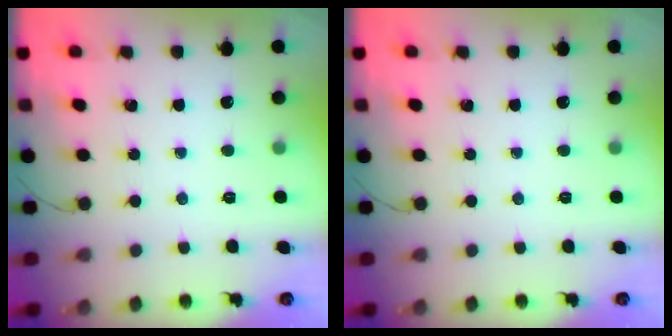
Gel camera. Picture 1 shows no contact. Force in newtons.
{"total": 0.0}